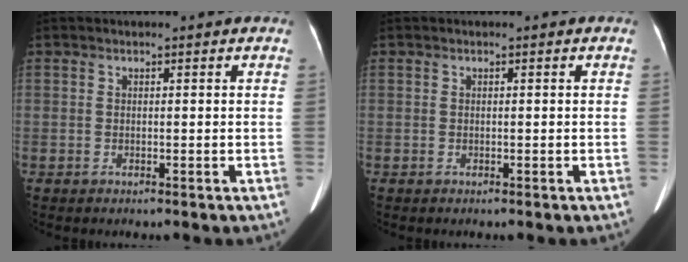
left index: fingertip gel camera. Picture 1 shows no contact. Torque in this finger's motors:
{"motor_torque": [0.06, 0.06, 0.00, 0.00]}